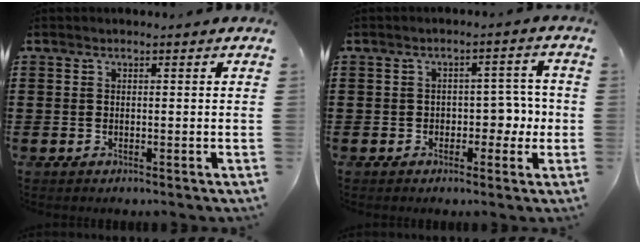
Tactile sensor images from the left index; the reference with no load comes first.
{"total": 4.0, "force": [-0.8, 2.9, 2.7], "torque": [-0.042, 0.001, -0.024]}